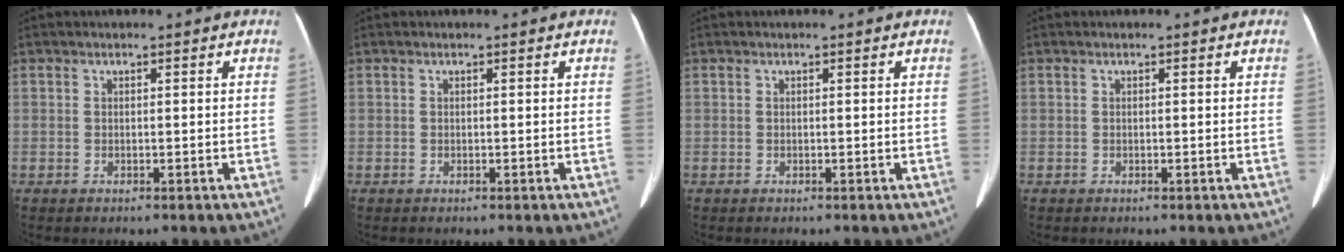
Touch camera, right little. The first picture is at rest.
{"total": 0.0}
{"total": 0.0}
{"total": 0.0}